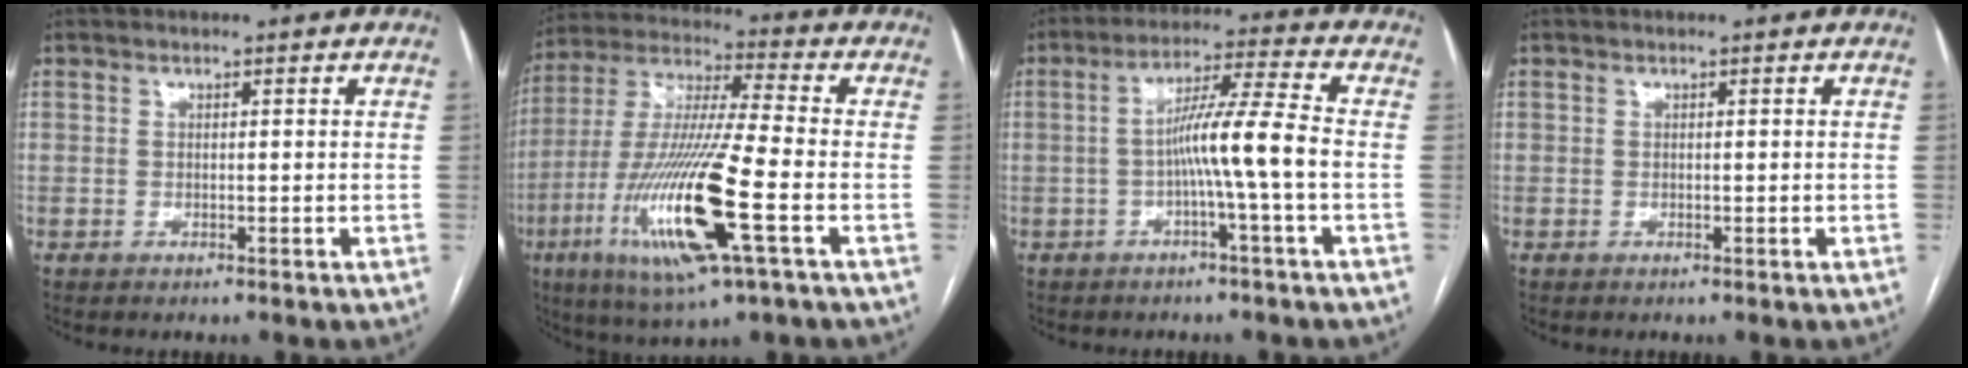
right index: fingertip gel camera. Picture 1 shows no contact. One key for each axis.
{"total": 19.8, "fx": -6.5, "fy": 1.3, "fz": 18.7, "tx": -0.401, "ty": -0.029, "tz": -0.121}
{"total": 8.4, "fx": -1.7, "fy": -1.3, "fz": 8.1, "tx": -0.142, "ty": 0.015, "tz": -0.030}
{"total": 0.0}